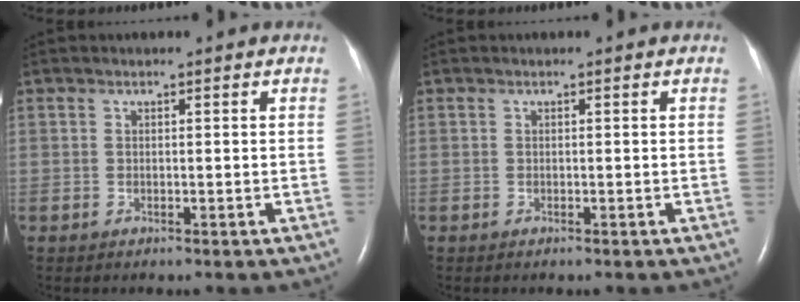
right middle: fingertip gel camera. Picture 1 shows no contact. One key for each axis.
{"total": 0.0}